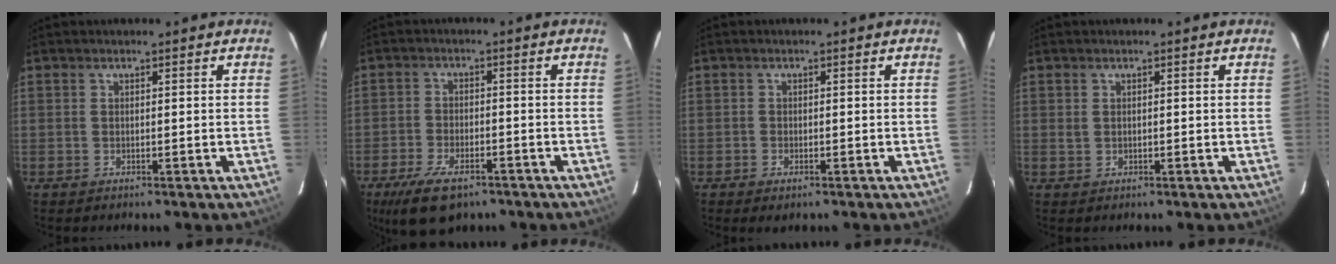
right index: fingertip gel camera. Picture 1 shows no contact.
{"total": 10.4, "force": [-6.9, 4.7, 6.2], "torque": [-0.147, -0.019, -0.117]}
{"total": 1.6, "force": [-1.1, 0.8, 0.9], "torque": [-0.021, -0.005, -0.020]}
{"total": 0.8, "force": [0.3, 0.6, 0.4], "torque": [-0.008, 0.002, 0.007]}